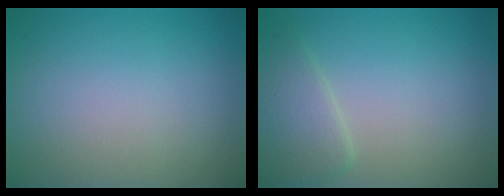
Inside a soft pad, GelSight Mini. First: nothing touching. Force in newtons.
{"total": 2.7, "press": 2.7, "slide": 0.1}